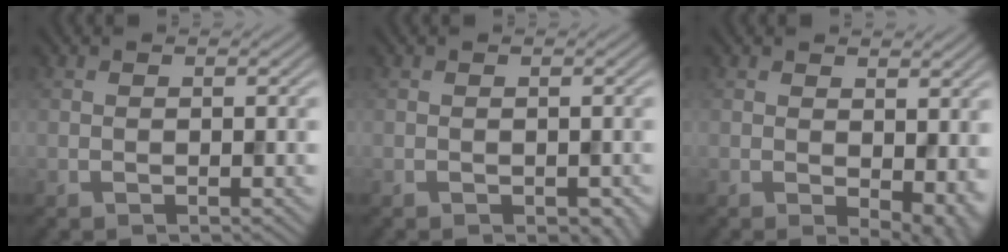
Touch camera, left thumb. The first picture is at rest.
{"total": 1.3, "force": [-0.6, 0.8, 0.8], "torque": [-0.018, -0.011, -0.005]}
{"total": 5.3, "force": [-0.2, 3.0, 4.4], "torque": [-0.061, -0.017, 0.008]}